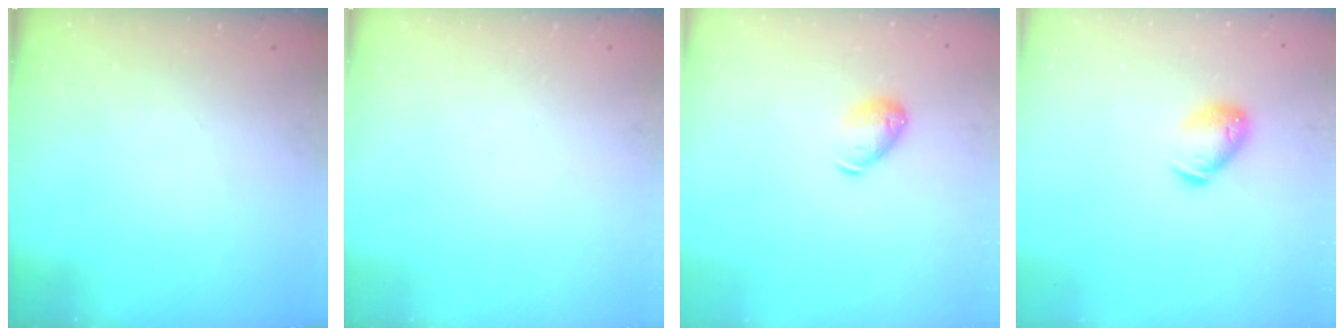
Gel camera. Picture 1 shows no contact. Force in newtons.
{"total": 0.0}
{"total": 6.4, "press": 6.4, "slide": 0.4}
{"total": 9.6, "press": 9.5, "slide": 1.7}